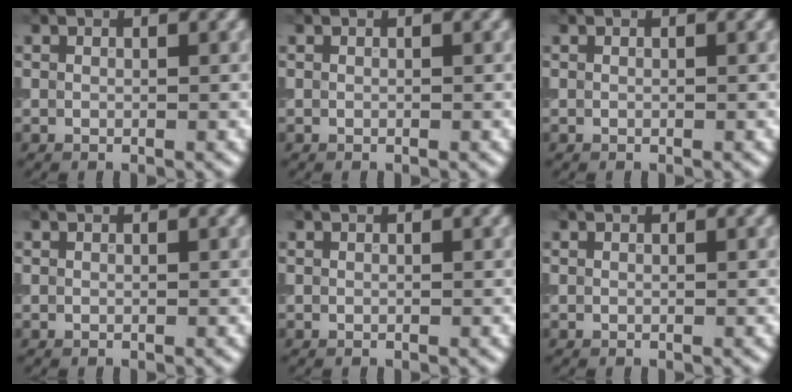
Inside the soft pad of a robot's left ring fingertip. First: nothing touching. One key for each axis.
{"total": 0.0}
{"total": 0.0}
{"total": 0.0}
{"total": 0.0}
{"total": 0.0}